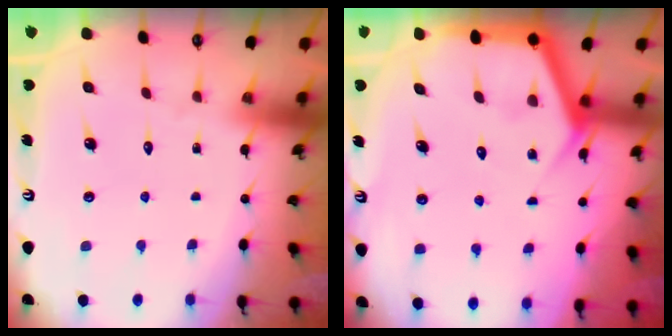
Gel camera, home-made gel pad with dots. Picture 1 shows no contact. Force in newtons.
{"total": 6.2, "press": 6.2, "slide": 0.7}